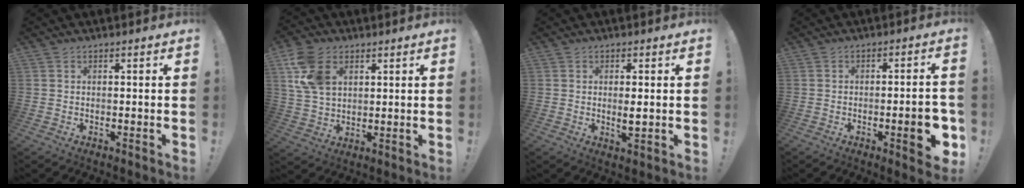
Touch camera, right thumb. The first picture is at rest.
{"total": 12.7, "force": [4.9, 8.7, 7.9], "torque": [-0.154, -0.003, 0.096]}
{"total": 3.3, "force": [0.4, 0.9, 3.2], "torque": [-0.046, -0.006, 0.006]}
{"total": 9.1, "force": [-2.7, 2.1, 8.4], "torque": [-0.103, 0.002, -0.042]}